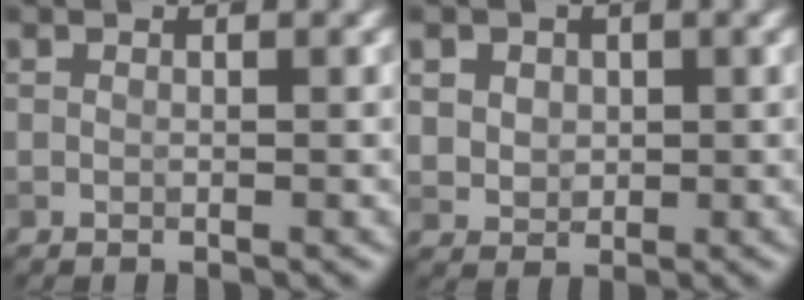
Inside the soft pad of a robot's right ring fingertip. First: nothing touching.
{"total": 3.8, "force": [1.6, 3.0, 1.6], "torque": [-0.046, 0.006, 0.032]}